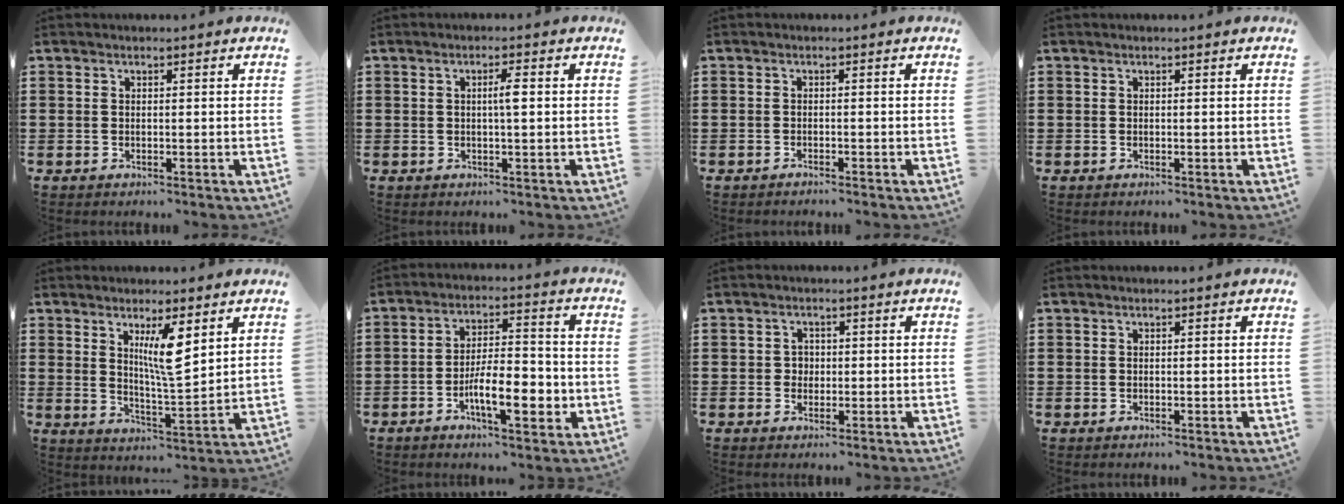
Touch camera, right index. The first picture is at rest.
{"total": 2.4, "force": [0.2, 0.3, 2.3], "torque": [-0.046, 0.000, 0.001]}
{"total": 0.8, "force": [-0.8, 0.0, 0.1], "torque": [-0.005, -0.001, -0.017]}
{"total": 0.0}
{"total": 7.1, "force": [3.4, 1.2, 6.2], "torque": [-0.112, -0.009, 0.053]}
{"total": 9.5, "force": [-3.4, 3.5, 8.2], "torque": [-0.145, -0.003, -0.061]}
{"total": 1.6, "force": [-0.1, 1.5, 0.6], "torque": [-0.016, 0.007, -0.003]}
{"total": 0.0}